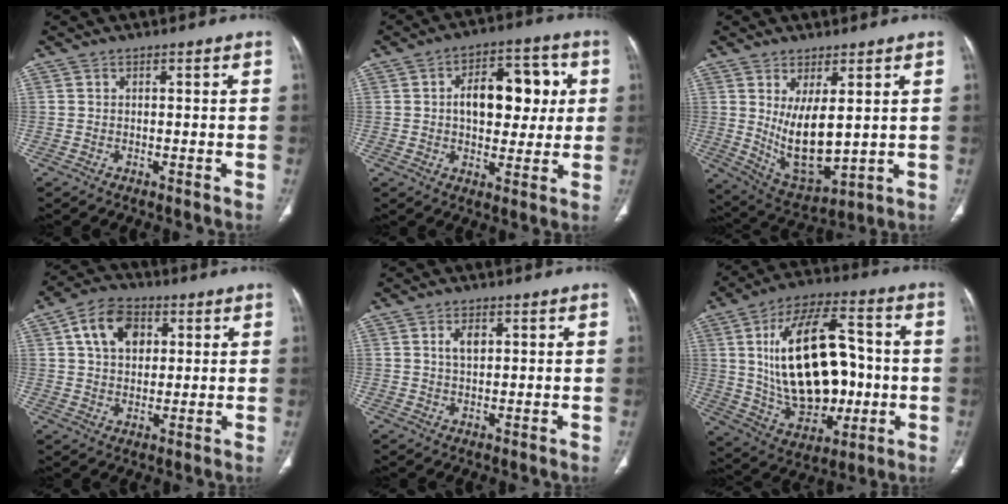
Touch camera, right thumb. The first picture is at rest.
{"total": 14.3, "force": [2.0, 8.6, 11.2], "torque": [-0.114, 0.019, 0.026]}
{"total": 11.7, "force": [1.7, 5.0, 10.4], "torque": [-0.167, -0.031, 0.055]}
{"total": 10.2, "force": [3.3, 7.2, 6.6], "torque": [-0.088, 0.003, 0.052]}
{"total": 3.1, "force": [1.0, 1.8, 2.3], "torque": [-0.034, -0.001, 0.018]}
{"total": 24.5, "force": [0.8, 14.0, 20.1], "torque": [-0.310, 0.015, 0.029]}